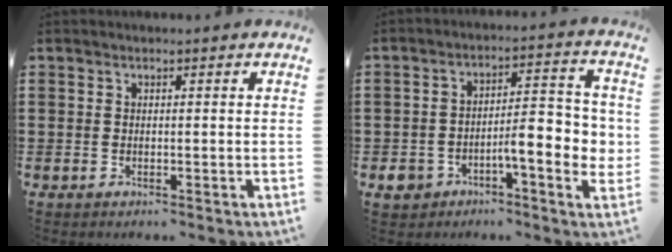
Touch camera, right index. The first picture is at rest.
{"total": 8.7, "force": [-2.5, 3.6, 7.5], "torque": [-0.116, -0.003, -0.046]}